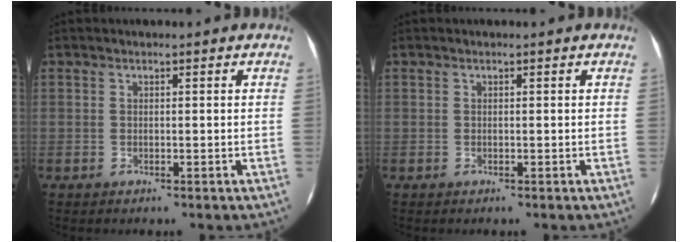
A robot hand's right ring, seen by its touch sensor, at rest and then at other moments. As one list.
[{"total": 0.0}]